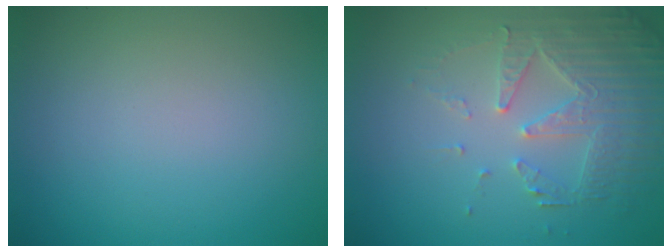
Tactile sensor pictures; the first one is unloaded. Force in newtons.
{"total": 5.2, "press": 3.7, "slide": 3.6}